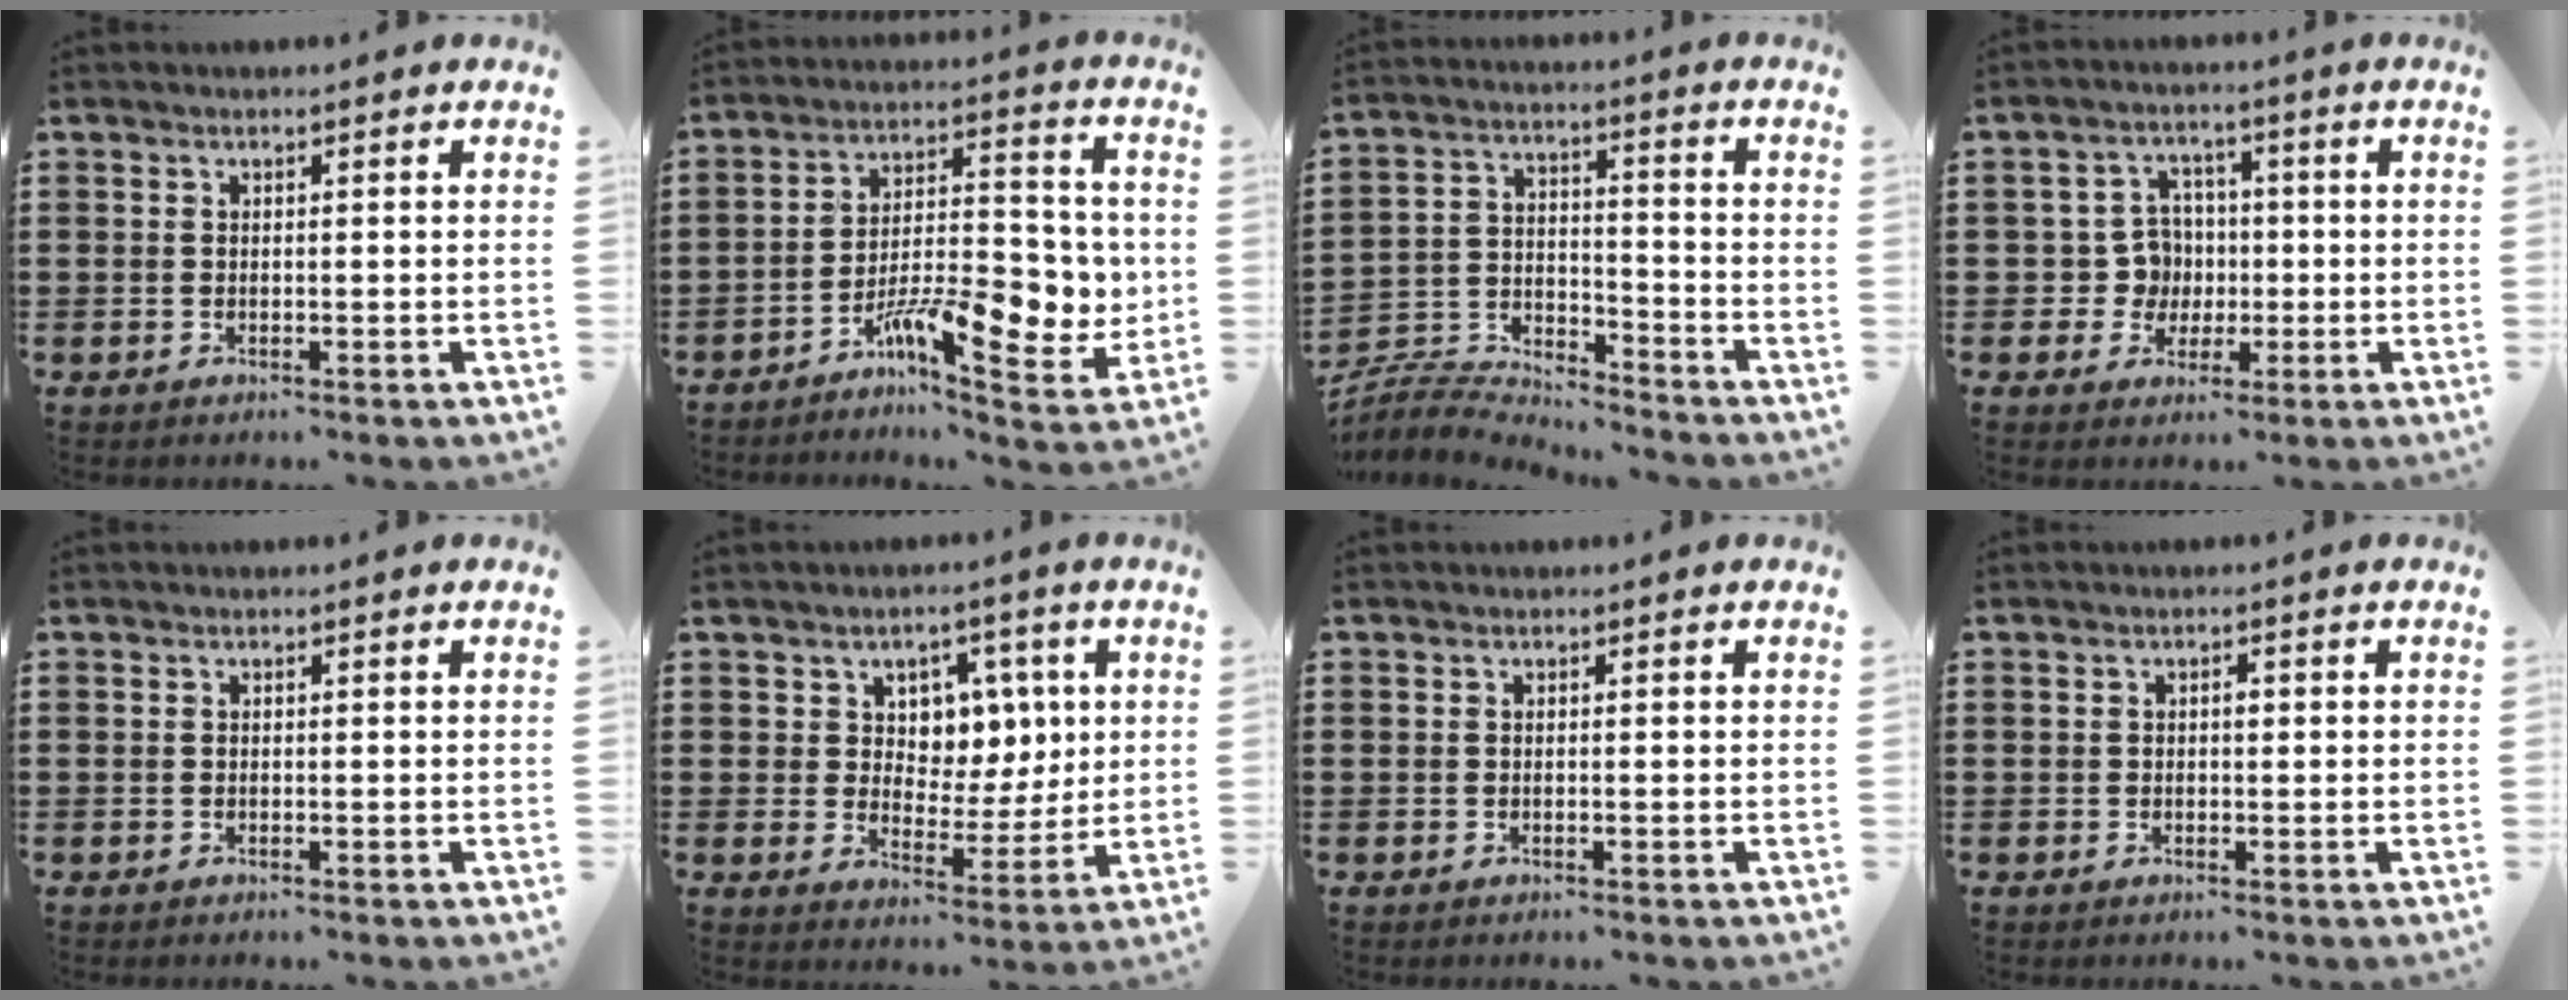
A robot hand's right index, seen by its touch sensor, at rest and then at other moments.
{"total": 11.3, "force": [-4.2, 4.5, 9.5], "torque": [-0.125, 0.008, -0.069]}
{"total": 5.0, "force": [-4.9, 1.0, 0.5], "torque": [-0.032, -0.005, -0.107]}
{"total": 6.1, "force": [-0.4, 5.6, 2.6], "torque": [-0.060, 0.014, -0.009]}
{"total": 0.0}
{"total": 6.2, "force": [2.7, 5.1, 2.3], "torque": [-0.057, 0.005, 0.044]}
{"total": 0.0}
{"total": 1.0, "force": [0.0, 0.5, 0.8], "torque": [-0.017, 0.002, 0.000]}